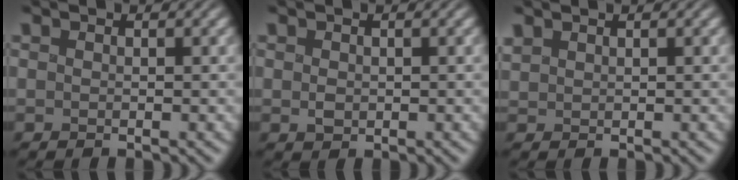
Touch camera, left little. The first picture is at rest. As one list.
[{"total": 0.9, "force": [0.0, 0.8, 0.4], "torque": [-0.007, -0.002, 0.002]}, {"total": 0.9, "force": [0.8, 0.3, 0.2], "torque": [-0.002, 0.007, 0.021]}]